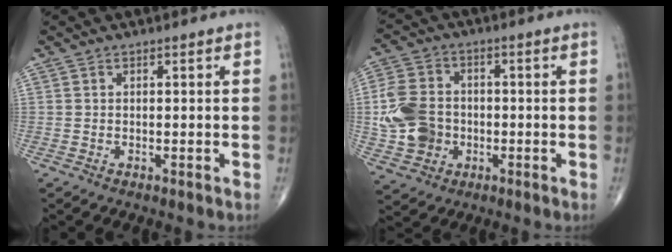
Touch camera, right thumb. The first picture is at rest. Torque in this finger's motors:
{"motor_torque": [0.24, 0.25, 0.63, 0.25, 0.07]}